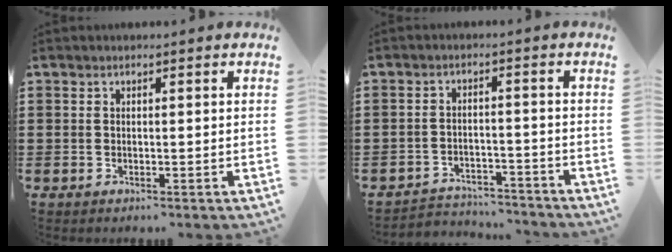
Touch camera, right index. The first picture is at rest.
{"total": 3.6, "force": [-3.5, 0.7, 0.1], "torque": [-0.009, 0.002, -0.074]}